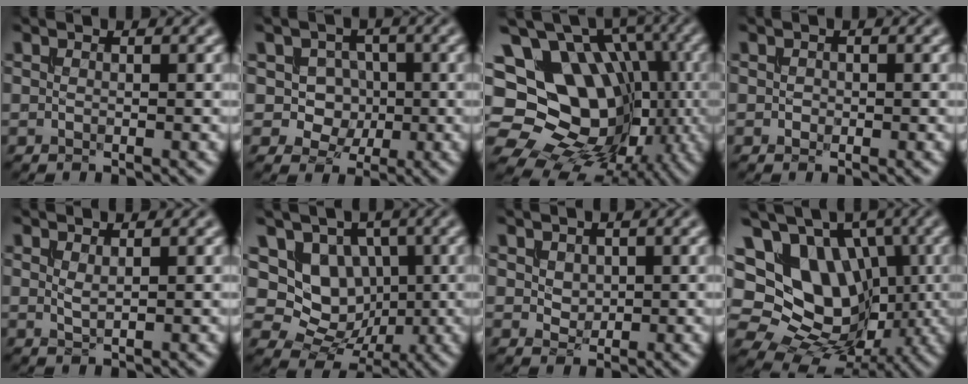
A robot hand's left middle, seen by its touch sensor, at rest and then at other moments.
{"total": 3.8, "force": [0.2, 3.4, 1.8], "torque": [-0.015, 0.004, -0.011]}
{"total": 17.5, "force": [0.3, 13.9, 10.6], "torque": [-0.156, 0.019, 0.013]}
{"total": 0.5, "force": [-0.1, 0.5, 0.1], "torque": [-0.002, -0.002, -0.004]}
{"total": 0.8, "force": [0.6, 0.1, 0.6], "torque": [-0.018, -0.001, 0.014]}
{"total": 6.8, "force": [1.3, 5.7, 3.4], "torque": [-0.055, -0.007, 0.004]}
{"total": 1.3, "force": [0.5, 1.0, 0.6], "torque": [-0.019, -0.006, 0.012]}
{"total": 16.3, "force": [3.3, 13.3, 8.9], "torque": [-0.181, 0.033, 0.047]}